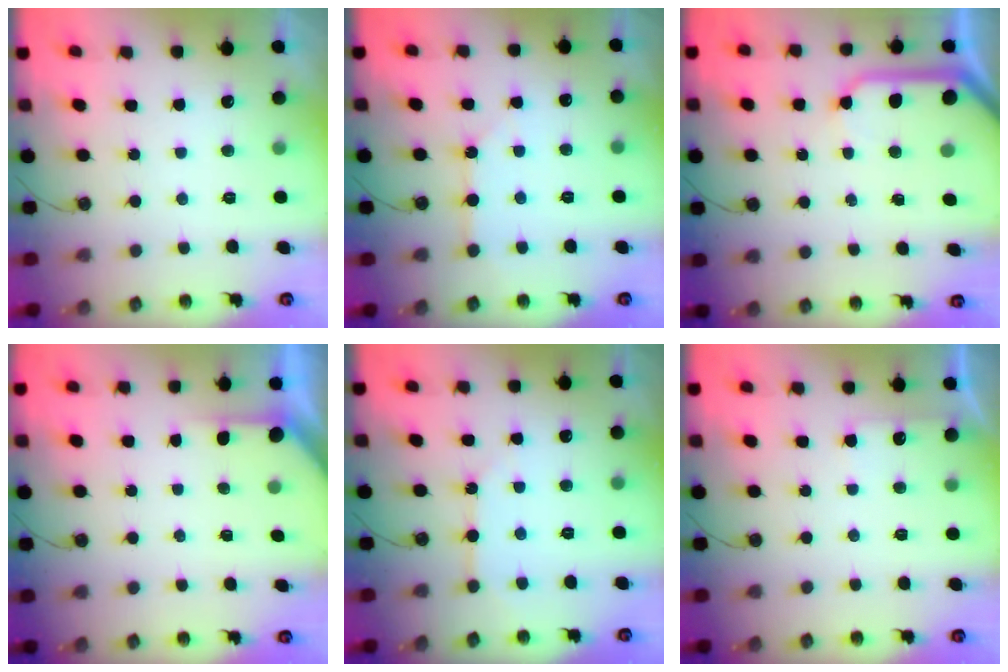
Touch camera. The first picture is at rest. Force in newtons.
{"total": 3.5, "press": 3.5, "slide": 0.2}
{"total": 10.8, "press": 10.8, "slide": 1.2}
{"total": 2.3, "press": 2.3, "slide": 0.3}
{"total": 5.5, "press": 5.5, "slide": 0.5}
{"total": 3.9, "press": 3.9, "slide": 0.5}